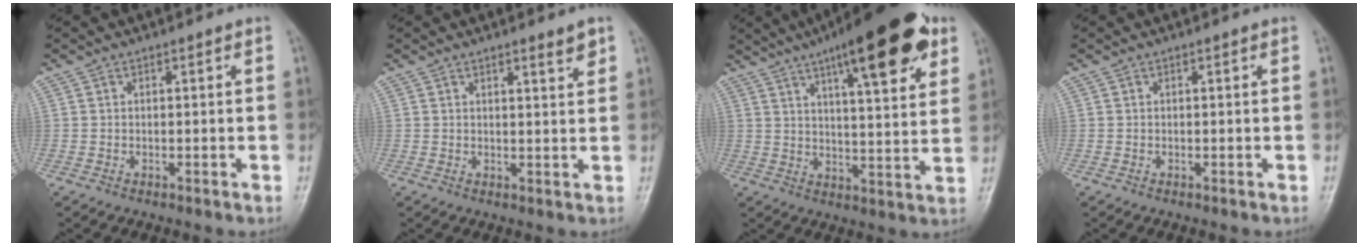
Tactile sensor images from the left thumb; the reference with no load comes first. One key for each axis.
{"total": 2.7, "fx": 1.9, "fy": 0.4, "fz": 1.8, "tx": -0.021, "ty": -0.015, "tz": 0.027}
{"total": 20.3, "fx": 10.9, "fy": 5.4, "fz": 16.2, "tx": -0.214, "ty": -0.023, "tz": 0.158}
{"total": 0.0}